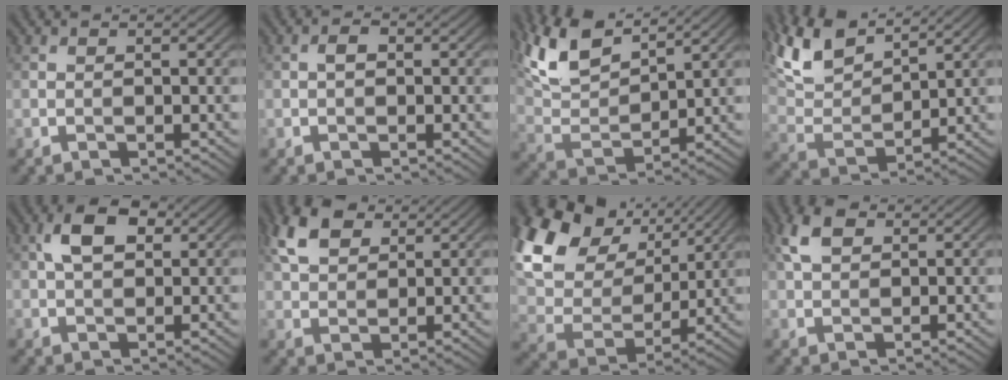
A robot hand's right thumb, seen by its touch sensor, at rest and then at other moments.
{"total": 1.3, "force": [-0.1, 0.8, 1.0], "torque": [-0.018, 0.005, -0.005]}
{"total": 11.2, "force": [7.6, 4.1, 7.1], "torque": [-0.181, 0.016, 0.154]}
{"total": 10.6, "force": [7.6, 3.8, 6.3], "torque": [-0.166, 0.019, 0.156]}
{"total": 5.8, "force": [1.8, 3.4, 4.3], "torque": [-0.082, 0.009, 0.024]}
{"total": 6.9, "force": [3.6, 4.1, 4.3], "torque": [-0.103, 0.012, 0.069]}
{"total": 18.3, "force": [9.0, 12.2, 10.3], "torque": [-0.276, 0.034, 0.167]}
{"total": 4.6, "force": [2.0, 2.8, 3.0], "torque": [-0.072, 0.010, 0.033]}